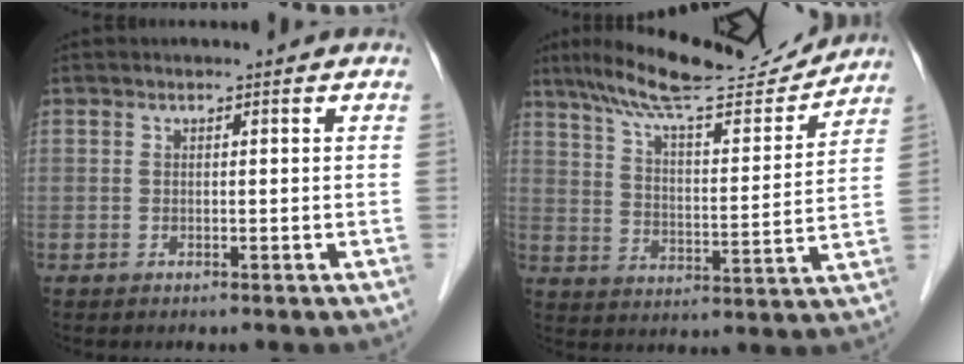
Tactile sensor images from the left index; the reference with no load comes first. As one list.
[{"total": 17.6, "force": [15.9, 1.9, 7.3], "torque": [-0.125, 0.003, 0.243]}]